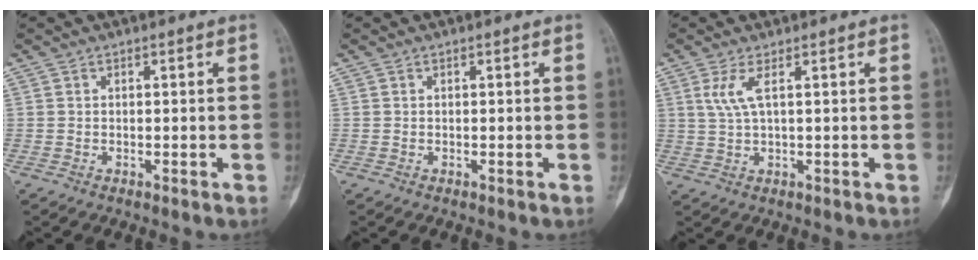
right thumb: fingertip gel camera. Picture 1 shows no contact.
{"total": 0.0}
{"total": 3.7, "force": [1.4, 0.7, 3.4], "torque": [-0.090, 0.000, 0.037]}